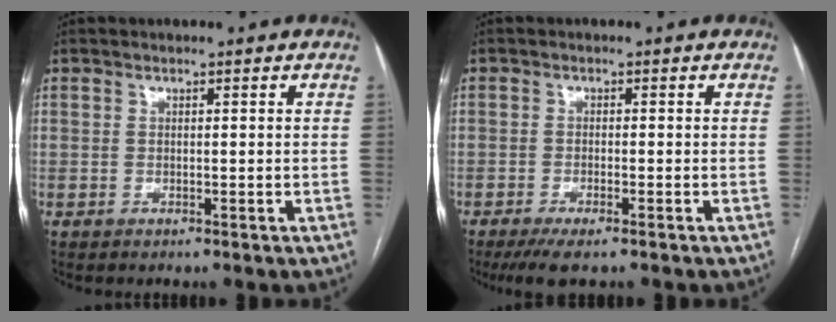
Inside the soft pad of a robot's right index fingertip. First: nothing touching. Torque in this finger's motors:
{"motor_torque": [0.42, -0.16, 0.14, 0.04]}